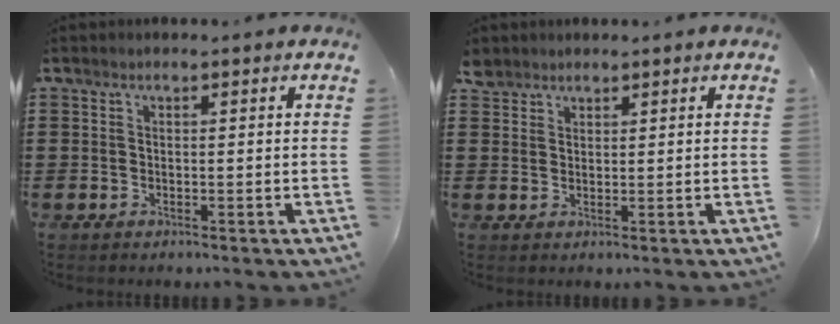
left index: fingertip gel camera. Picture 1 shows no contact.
{"total": 2.3, "force": [1.9, 1.2, 0.2], "torque": [-0.011, 0.006, 0.038]}